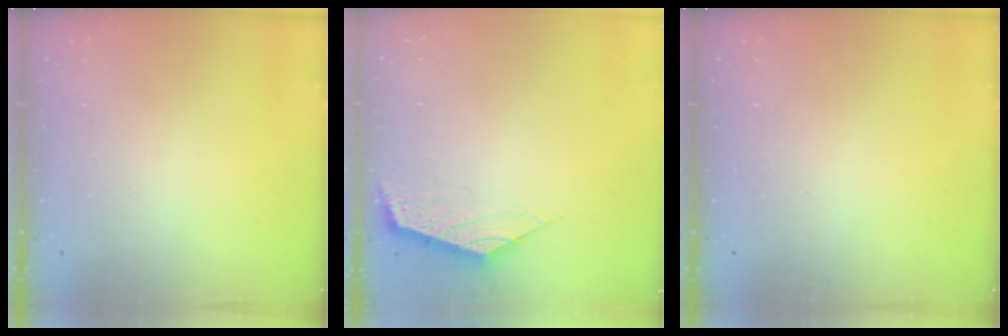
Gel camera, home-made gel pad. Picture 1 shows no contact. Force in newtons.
{"total": 2.6, "press": 2.5, "slide": 0.6}
{"total": 0.0}